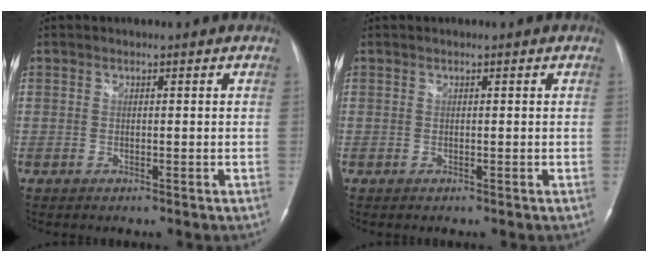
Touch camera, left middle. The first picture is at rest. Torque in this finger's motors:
{"motor_torque": [0.00, 0.00, 0.01, 0.00]}